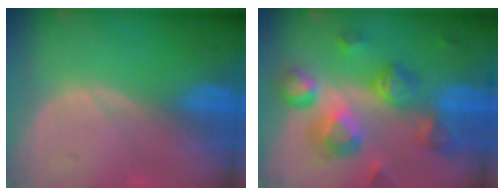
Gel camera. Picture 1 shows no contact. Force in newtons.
{"total": 10.7, "press": 9.6, "slide": 4.7}